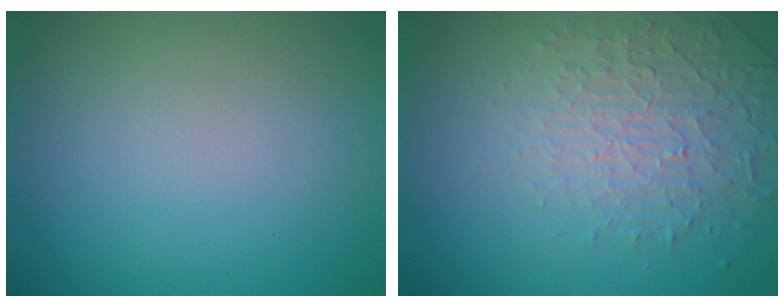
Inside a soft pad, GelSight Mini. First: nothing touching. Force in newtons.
{"total": 4.6, "press": 3.2, "slide": 3.3}